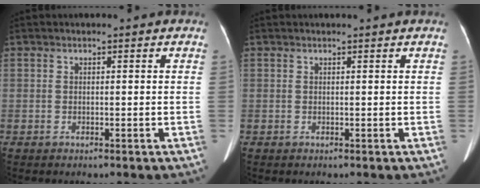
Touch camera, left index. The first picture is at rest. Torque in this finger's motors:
{"motor_torque": [0.43, -0.70, -0.01, 0.02]}